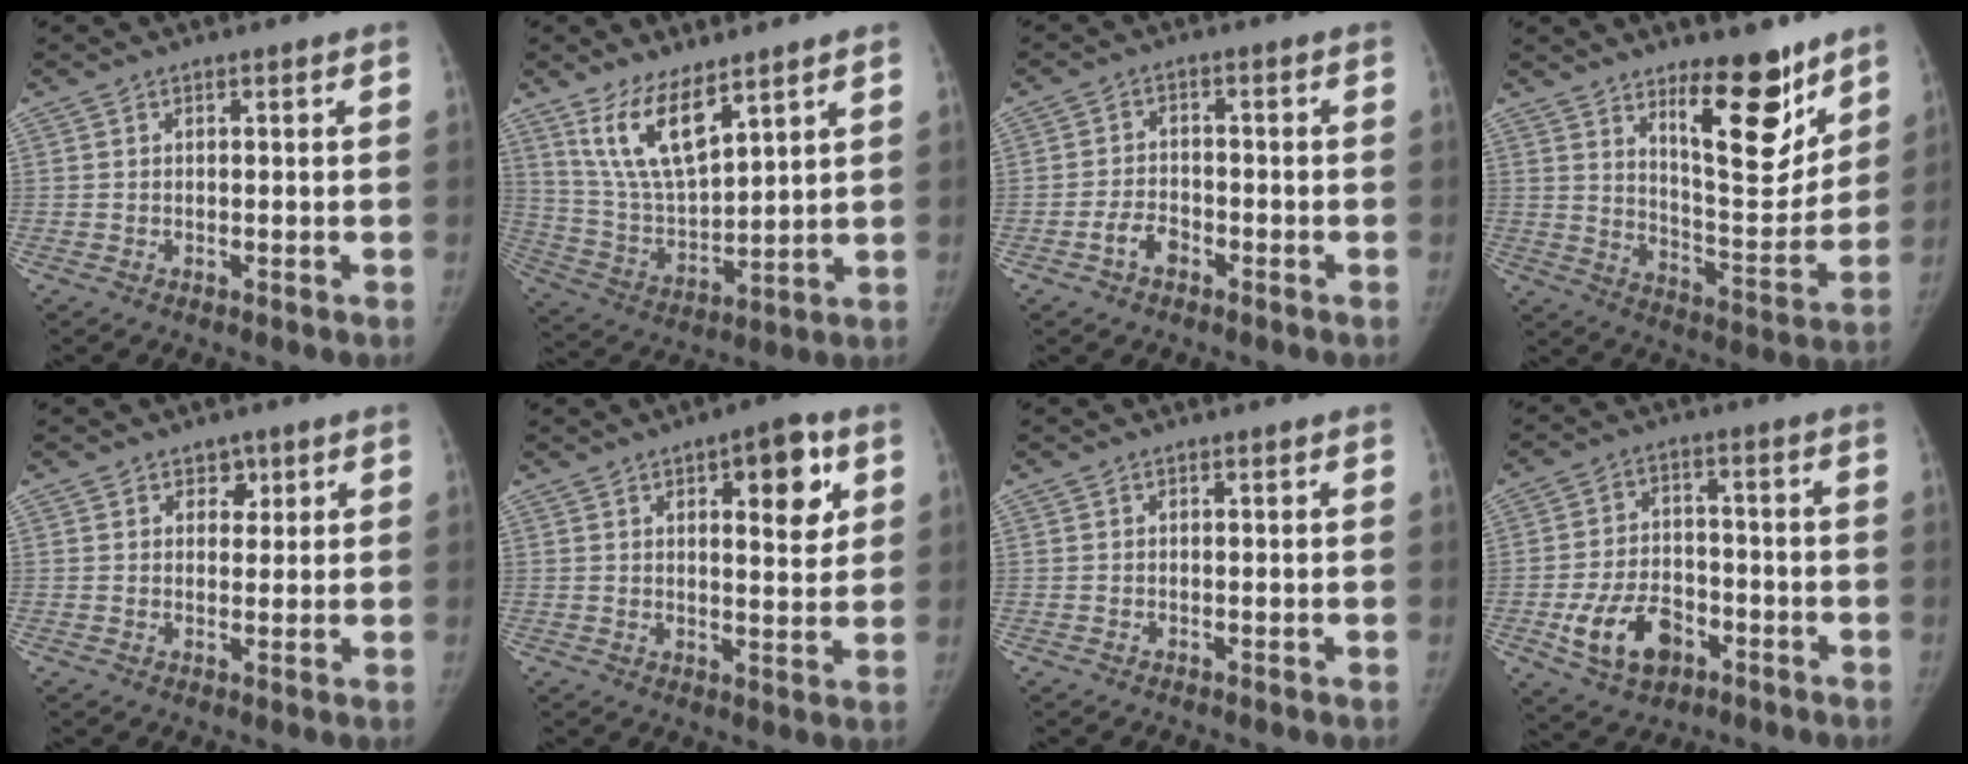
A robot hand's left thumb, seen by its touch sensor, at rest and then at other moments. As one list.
[{"total": 12.1, "force": [7.9, 4.2, 8.1], "torque": [-0.139, -0.046, 0.168]}, {"total": 4.0, "force": [-2.4, 2.5, 1.9], "torque": [-0.029, 0.023, -0.045]}, {"total": 16.8, "force": [10.6, 5.9, 11.7], "torque": [-0.119, -0.090, 0.172]}, {"total": 2.9, "force": [1.6, 2.3, 0.9], "torque": [0.015, -0.008, 0.020]}, {"total": 10.4, "force": [4.2, 4.2, 8.5], "torque": [-0.084, -0.016, 0.053]}, {"total": 0.0}, {"total": 11.4, "force": [-4.9, 7.7, 6.9], "torque": [-0.107, 0.027, -0.081]}]